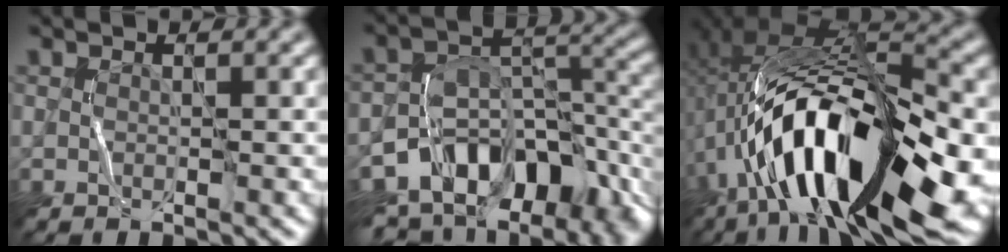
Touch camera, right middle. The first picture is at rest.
{"total": 12.2, "force": [-6.6, 7.7, 6.8], "torque": [-0.103, -0.008, -0.100]}
{"total": 18.4, "force": [-5.7, 7.8, 15.6], "torque": [-0.275, 0.015, -0.093]}